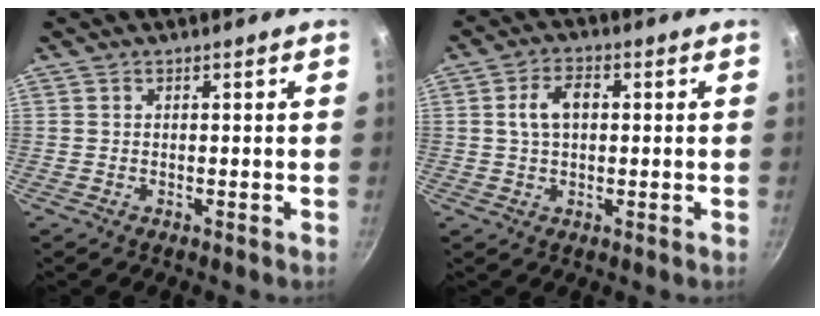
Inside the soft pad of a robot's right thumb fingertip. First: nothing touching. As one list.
[{"total": 5.8, "force": [0.9, 3.7, 4.4], "torque": [-0.067, 0.015, 0.011]}]